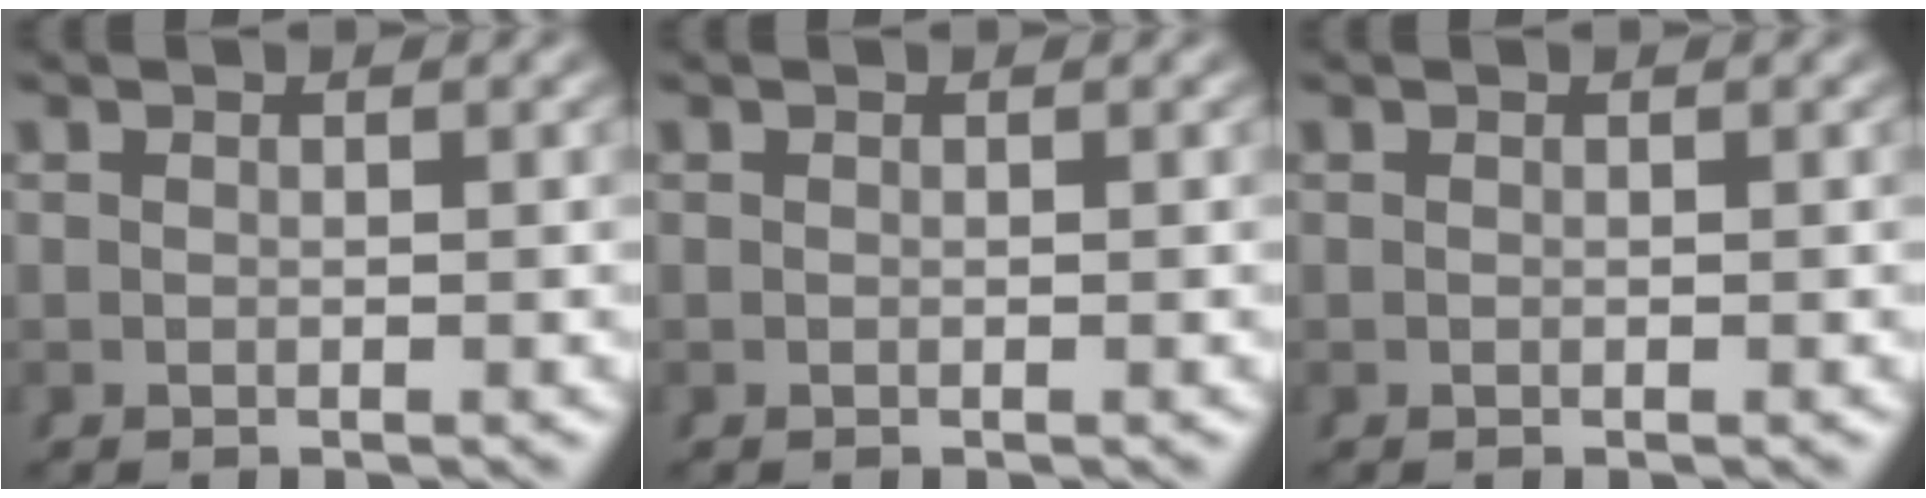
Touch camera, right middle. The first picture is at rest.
{"total": 0.0}
{"total": 0.0}